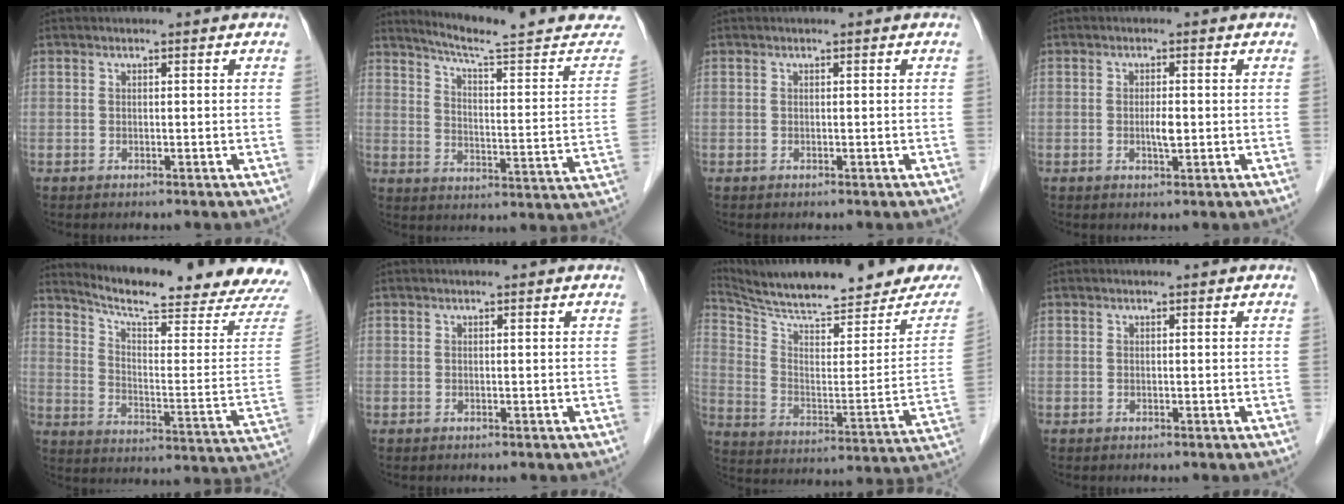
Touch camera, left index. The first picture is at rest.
{"total": 19.9, "force": [18.3, 0.8, 7.8], "torque": [-0.105, -0.069, 0.231]}
{"total": 0.0}
{"total": 2.0, "force": [-0.4, 0.5, 1.9], "torque": [-0.037, -0.003, -0.007]}
{"total": 20.2, "force": [18.9, -0.7, 7.2], "torque": [-0.125, -0.097, 0.245]}
{"total": 0.0}
{"total": 23.2, "force": [20.5, 3.2, 10.4], "torque": [-0.167, -0.056, 0.286]}
{"total": 0.0}